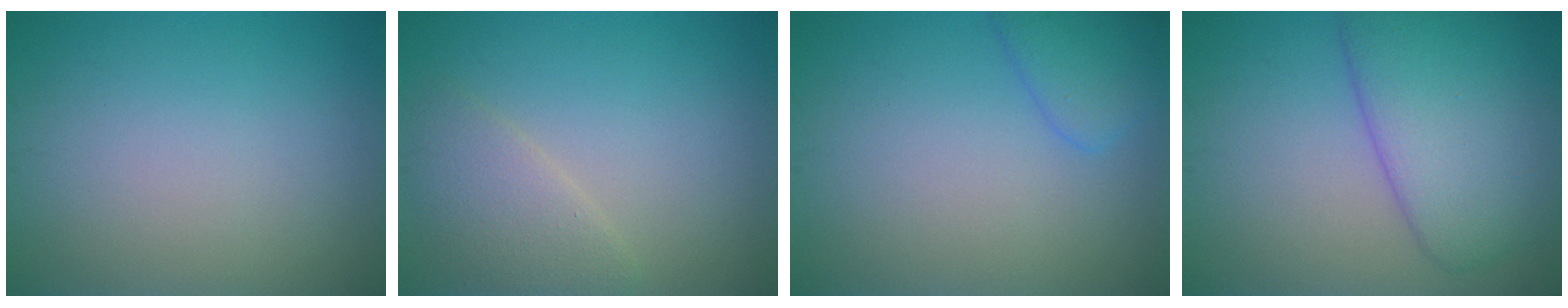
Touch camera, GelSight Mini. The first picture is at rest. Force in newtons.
{"total": 2.9, "press": 2.9, "slide": 0.1}
{"total": 2.5, "press": 2.5, "slide": 0.2}
{"total": 7.8, "press": 7.8, "slide": 0.5}